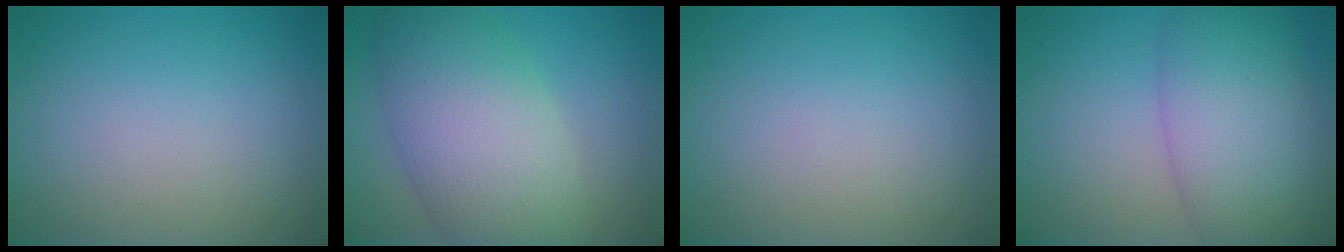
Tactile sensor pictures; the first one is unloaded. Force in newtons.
{"total": 9.5, "press": 9.4, "slide": 0.6}
{"total": 0.0}
{"total": 7.9, "press": 7.9, "slide": 0.3}